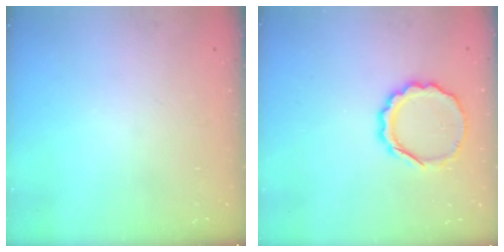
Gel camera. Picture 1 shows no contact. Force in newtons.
{"total": 10.2, "press": 10.0, "slide": 1.9}